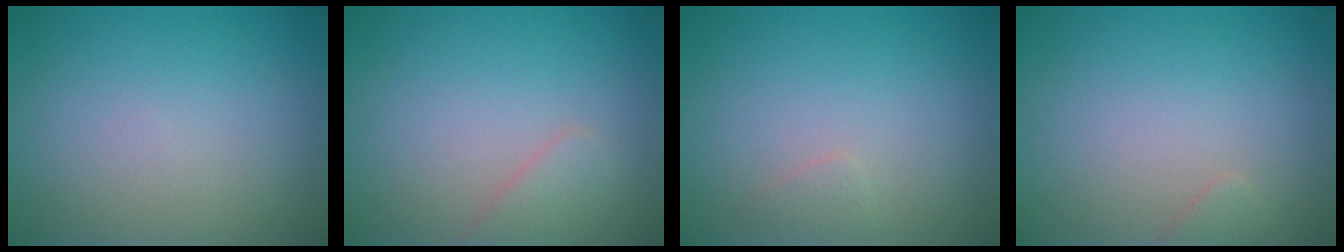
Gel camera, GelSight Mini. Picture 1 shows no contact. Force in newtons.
{"total": 1.6, "press": 1.6, "slide": 0.1}
{"total": 0.7, "press": 0.7, "slide": 0.0}
{"total": 0.8, "press": 0.8, "slide": 0.1}